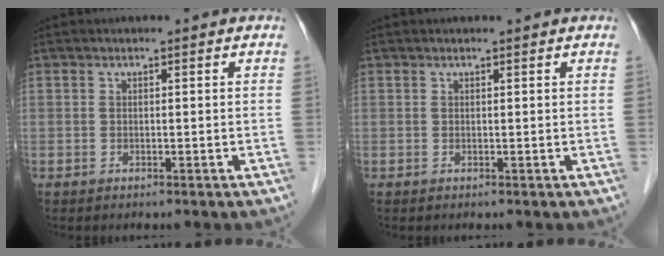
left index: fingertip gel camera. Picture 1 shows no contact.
{"total": 1.0, "force": [0.9, 0.0, 0.4], "torque": [-0.007, 0.010, 0.016]}